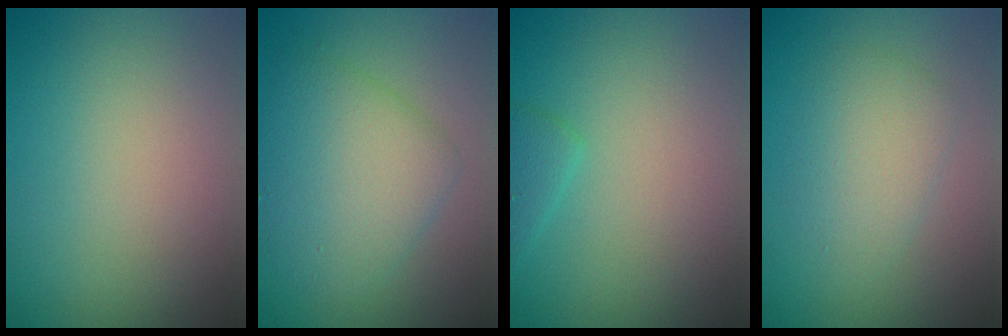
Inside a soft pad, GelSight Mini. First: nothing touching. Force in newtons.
{"total": 5.4, "press": 5.4, "slide": 0.1}
{"total": 1.4, "press": 1.4, "slide": 0.1}
{"total": 2.8, "press": 2.8, "slide": 0.2}